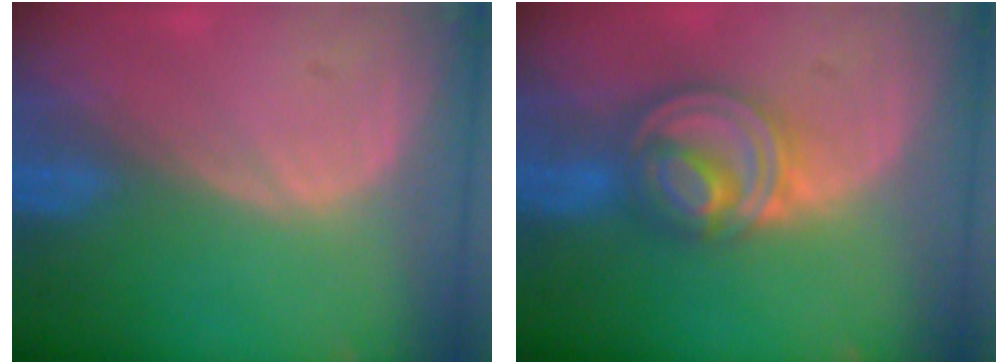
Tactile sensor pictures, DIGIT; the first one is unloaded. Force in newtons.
{"total": 8.2, "press": 7.0, "slide": 4.4}